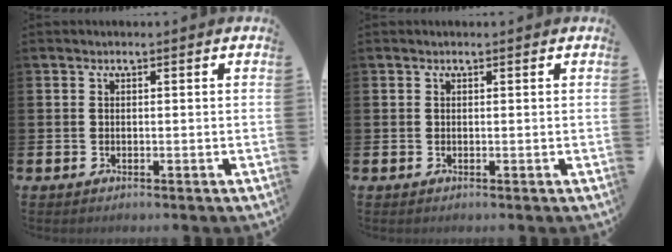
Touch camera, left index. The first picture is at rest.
{"total": 0.0}